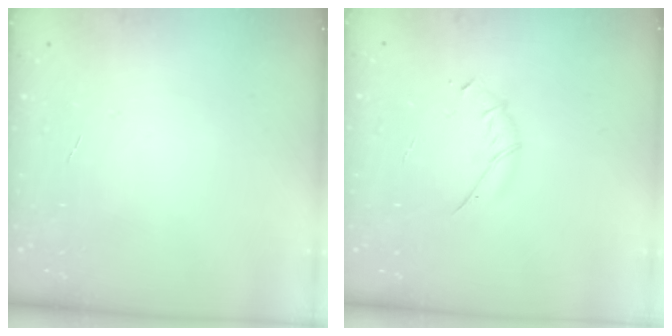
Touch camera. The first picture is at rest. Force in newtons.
{"total": 3.8, "press": 3.7, "slide": 0.8}